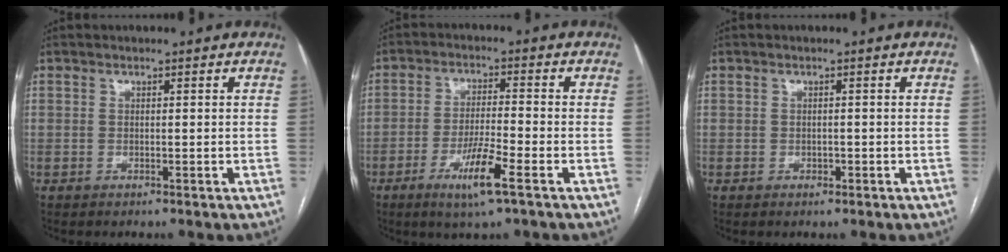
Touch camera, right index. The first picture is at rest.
{"total": 7.3, "force": [-3.8, 0.1, 6.3], "torque": [-0.120, -0.013, -0.070]}
{"total": 0.6, "force": [-0.3, 0.4, 0.3], "torque": [-0.006, 0.001, -0.004]}